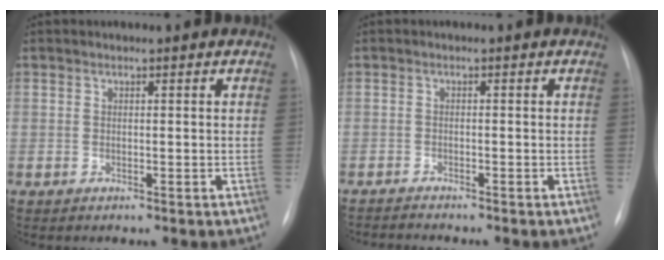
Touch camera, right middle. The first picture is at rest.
{"total": 2.0, "force": [-1.9, -0.4, 0.0], "torque": [0.000, -0.008, -0.033]}